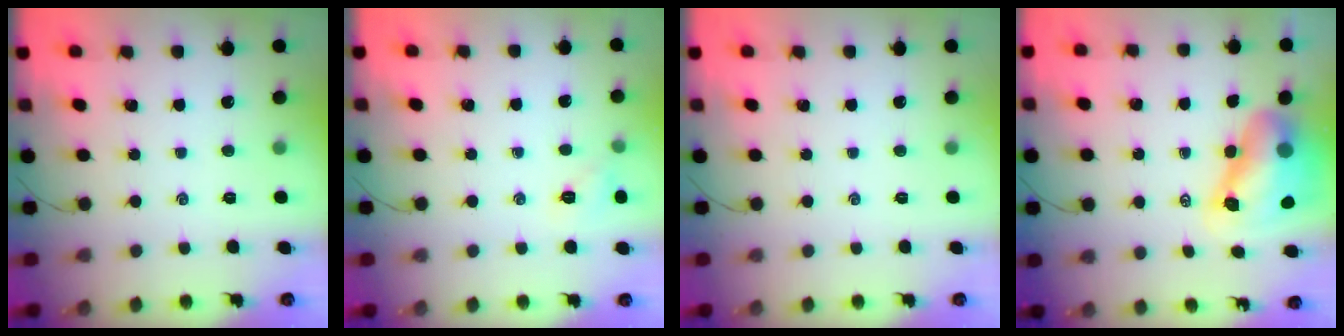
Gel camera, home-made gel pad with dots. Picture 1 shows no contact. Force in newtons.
{"total": 5.6, "press": 5.4, "slide": 1.5}
{"total": 0.0}
{"total": 11.9, "press": 11.4, "slide": 3.4}